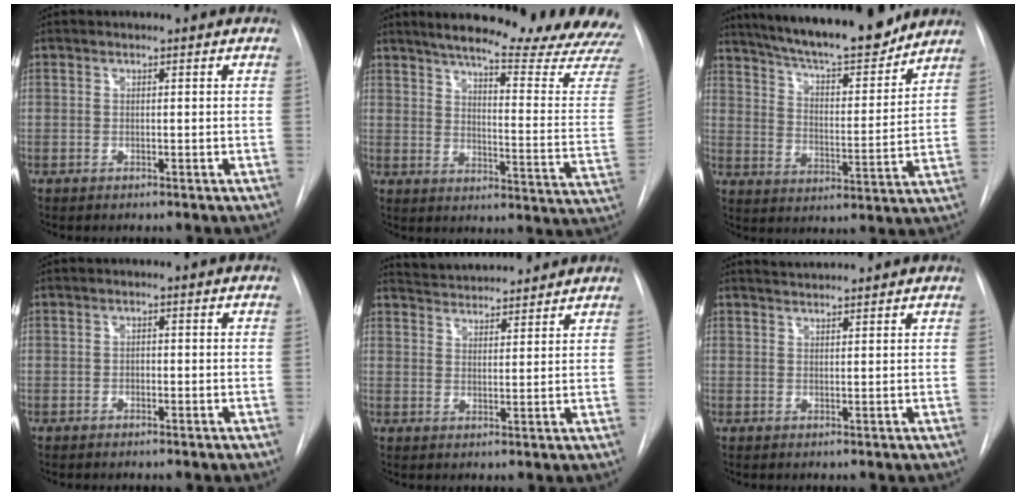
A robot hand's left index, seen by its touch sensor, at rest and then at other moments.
{"total": 26.9, "force": [24.0, 1.0, 12.0], "torque": [-0.179, -0.109, 0.289]}
{"total": 18.6, "force": [16.4, 2.6, 8.4], "torque": [-0.140, -0.007, 0.248]}
{"total": 0.7, "force": [-0.2, 0.5, 0.5], "torque": [-0.004, 0.003, -0.006]}
{"total": 10.5, "force": [10.0, 1.6, 2.7], "torque": [-0.045, 0.020, 0.150]}
{"total": 3.3, "force": [3.3, -0.3, 0.4], "torque": [-0.011, 0.021, 0.055]}